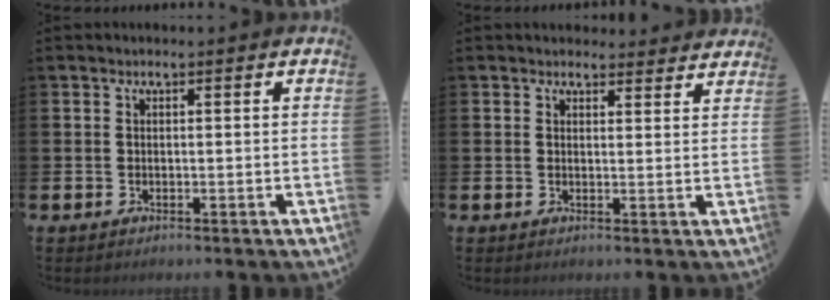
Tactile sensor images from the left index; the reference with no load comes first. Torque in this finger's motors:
{"motor_torque": [0.88, -1.25, 0.02, 0.03]}